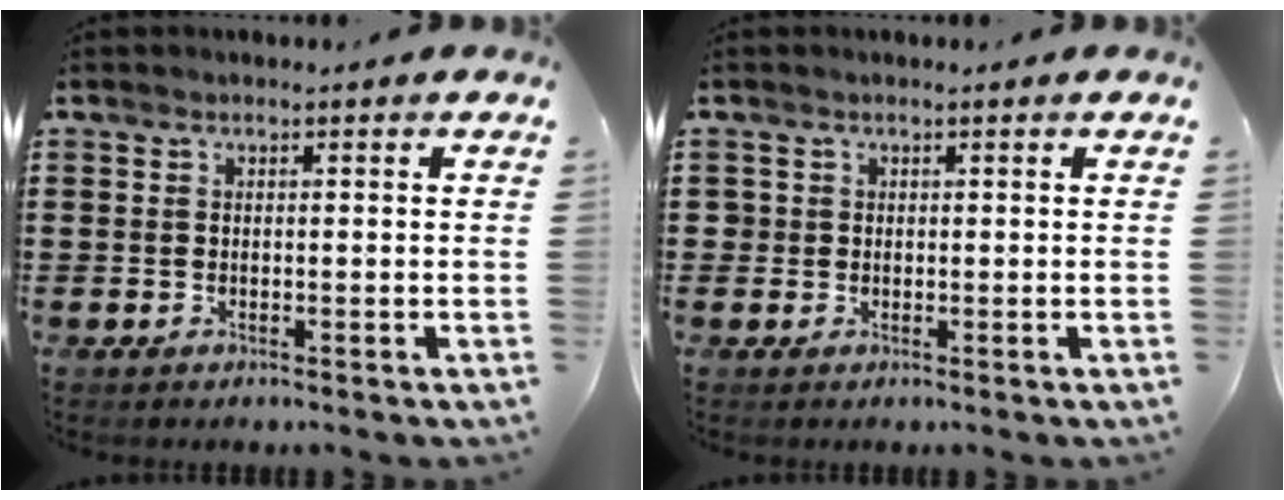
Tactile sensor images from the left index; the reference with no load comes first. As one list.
[{"total": 0.9, "force": [0.2, 0.8, 0.1], "torque": [-0.004, 0.006, 0.004]}]